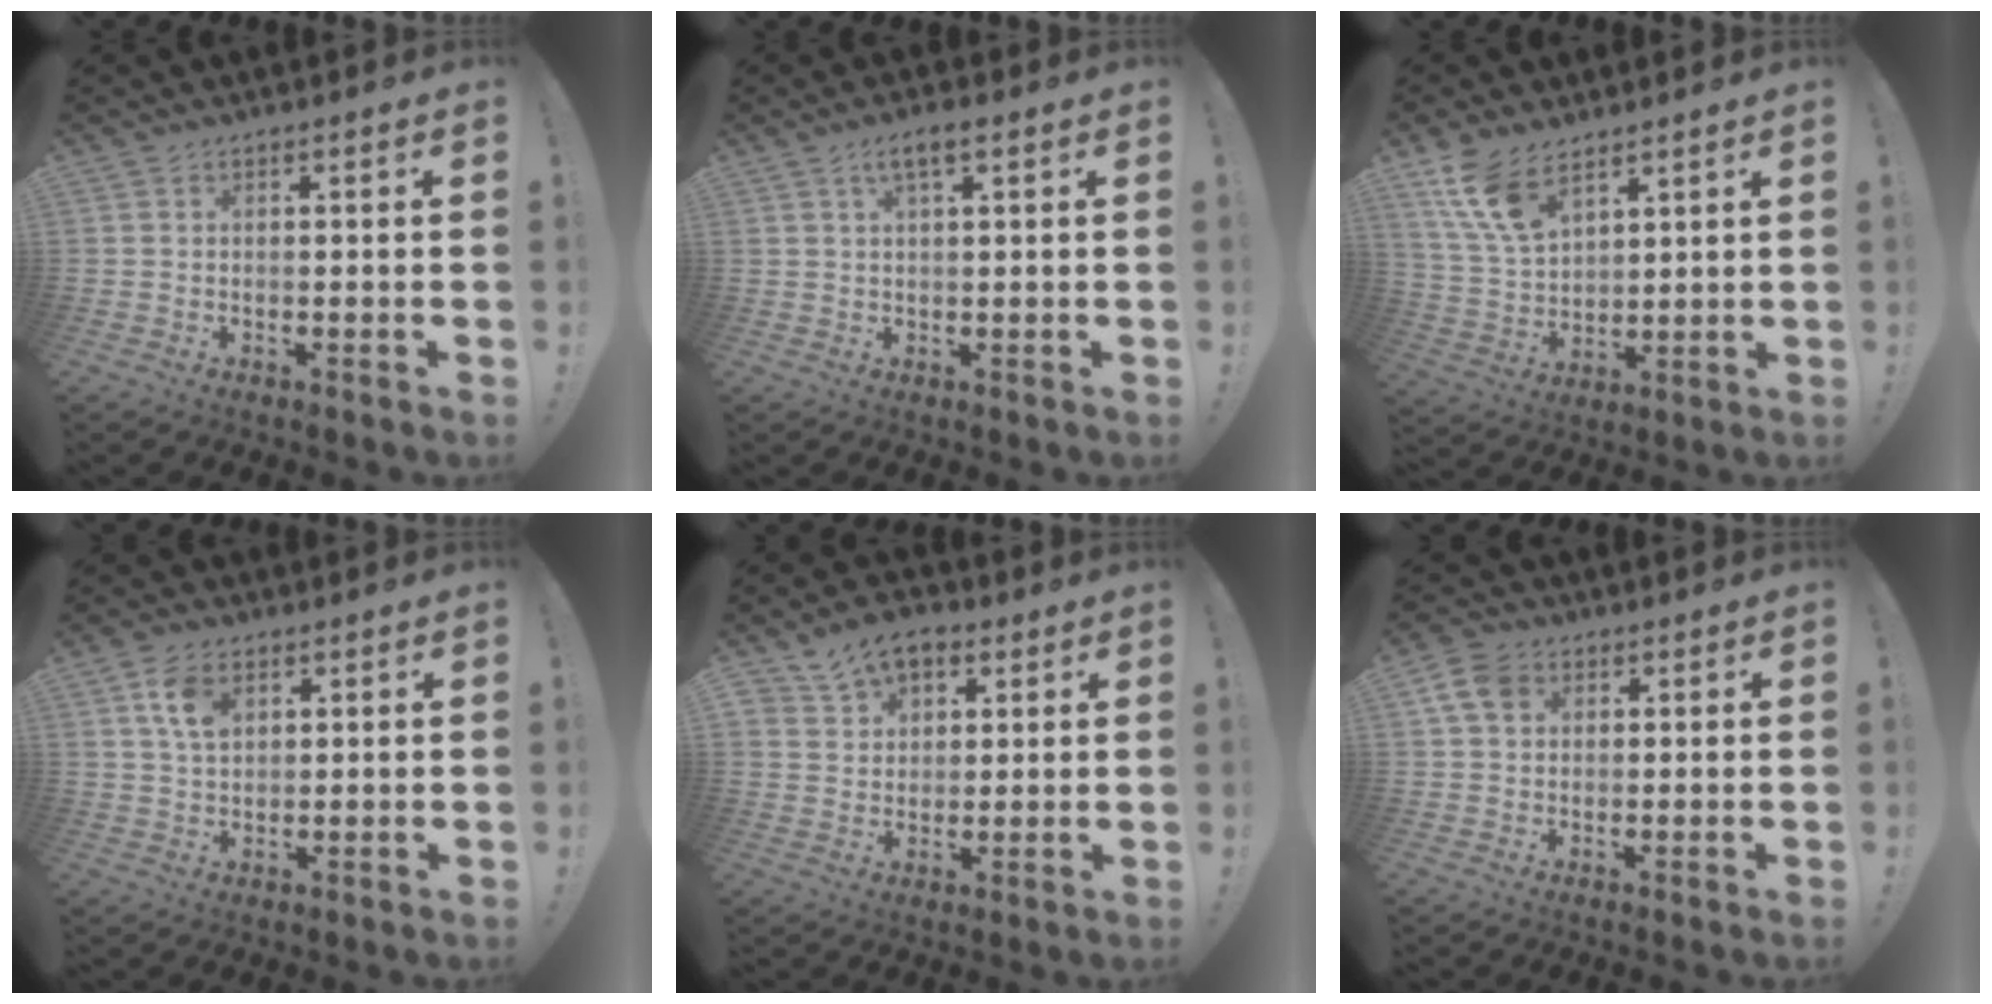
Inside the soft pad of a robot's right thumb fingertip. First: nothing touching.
{"total": 4.0, "force": [1.8, 1.0, 3.5], "torque": [-0.055, -0.003, 0.027]}
{"total": 11.9, "force": [8.0, 5.8, 6.7], "torque": [-0.135, -0.039, 0.155]}
{"total": 8.0, "force": [3.5, 5.3, 4.8], "torque": [-0.082, -0.002, 0.067]}
{"total": 9.3, "force": [5.5, 6.6, 3.6], "torque": [-0.053, -0.025, 0.106]}
{"total": 7.8, "force": [2.9, 5.8, 4.2], "torque": [-0.080, 0.001, 0.060]}